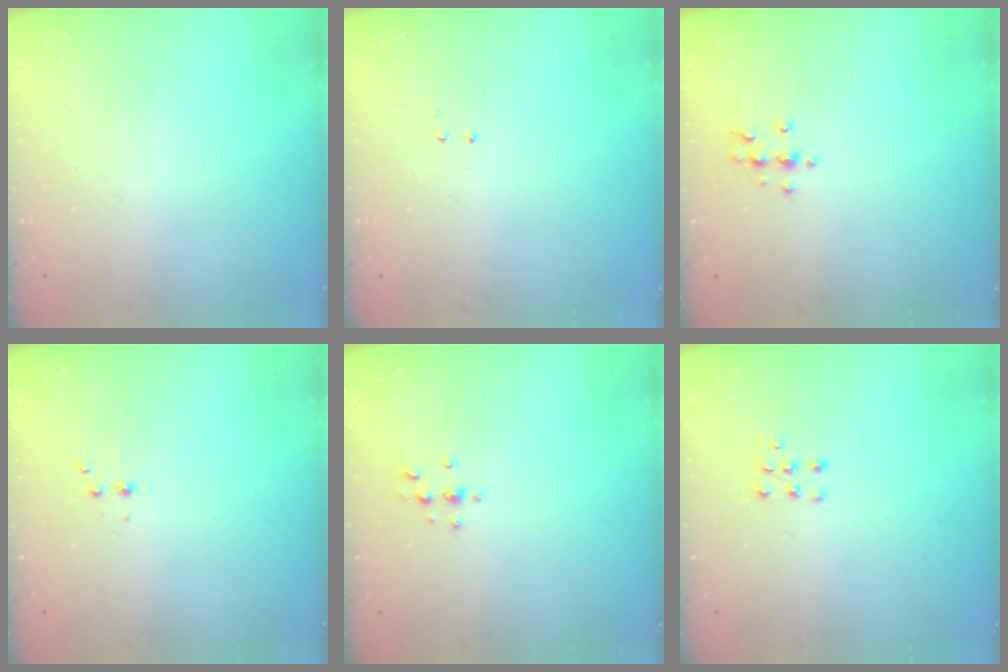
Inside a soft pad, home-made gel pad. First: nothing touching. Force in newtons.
{"total": 4.0, "press": 4.0, "slide": 0.4}
{"total": 6.2, "press": 6.1, "slide": 1.3}
{"total": 2.3, "press": 2.3, "slide": 0.3}
{"total": 2.9, "press": 2.9, "slide": 0.4}
{"total": 6.1, "press": 6.0, "slide": 0.5}